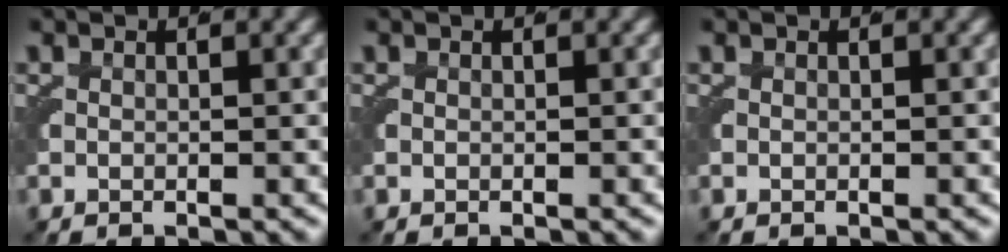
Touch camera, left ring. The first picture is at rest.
{"total": 0.0}
{"total": 0.0}